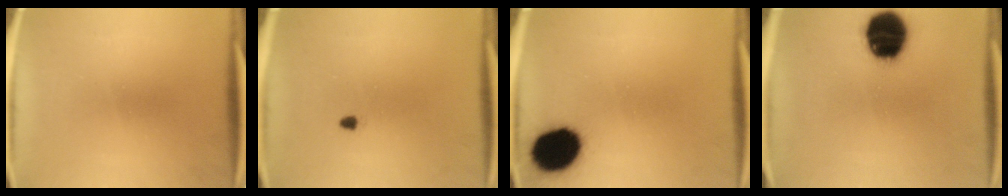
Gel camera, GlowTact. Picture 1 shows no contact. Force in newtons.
{"total": 0.8}
{"total": 15.6}
{"total": 17.0}